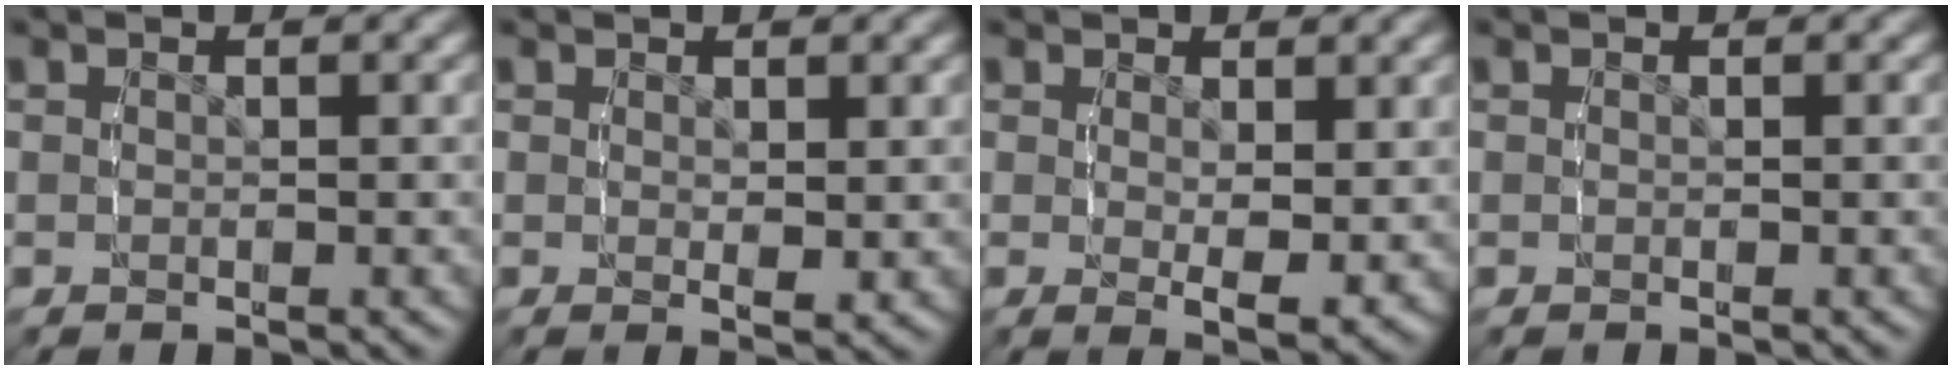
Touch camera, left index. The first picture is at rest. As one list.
[{"total": 1.3, "force": [0.9, -0.2, 0.9], "torque": [-0.004, -0.005, 0.014]}, {"total": 2.8, "force": [0.5, 0.2, 2.8], "torque": [-0.028, -0.013, 0.012]}, {"total": 0.0}]